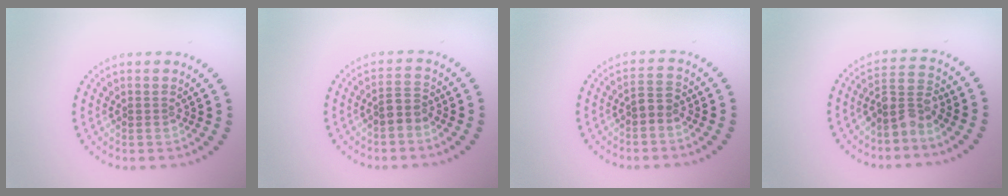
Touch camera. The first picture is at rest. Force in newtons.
{"total": 1.8, "press": 1.5, "slide": 0.9}
{"total": 1.4, "press": 1.1, "slide": 0.8}
{"total": 2.9, "press": 2.4, "slide": 1.6}